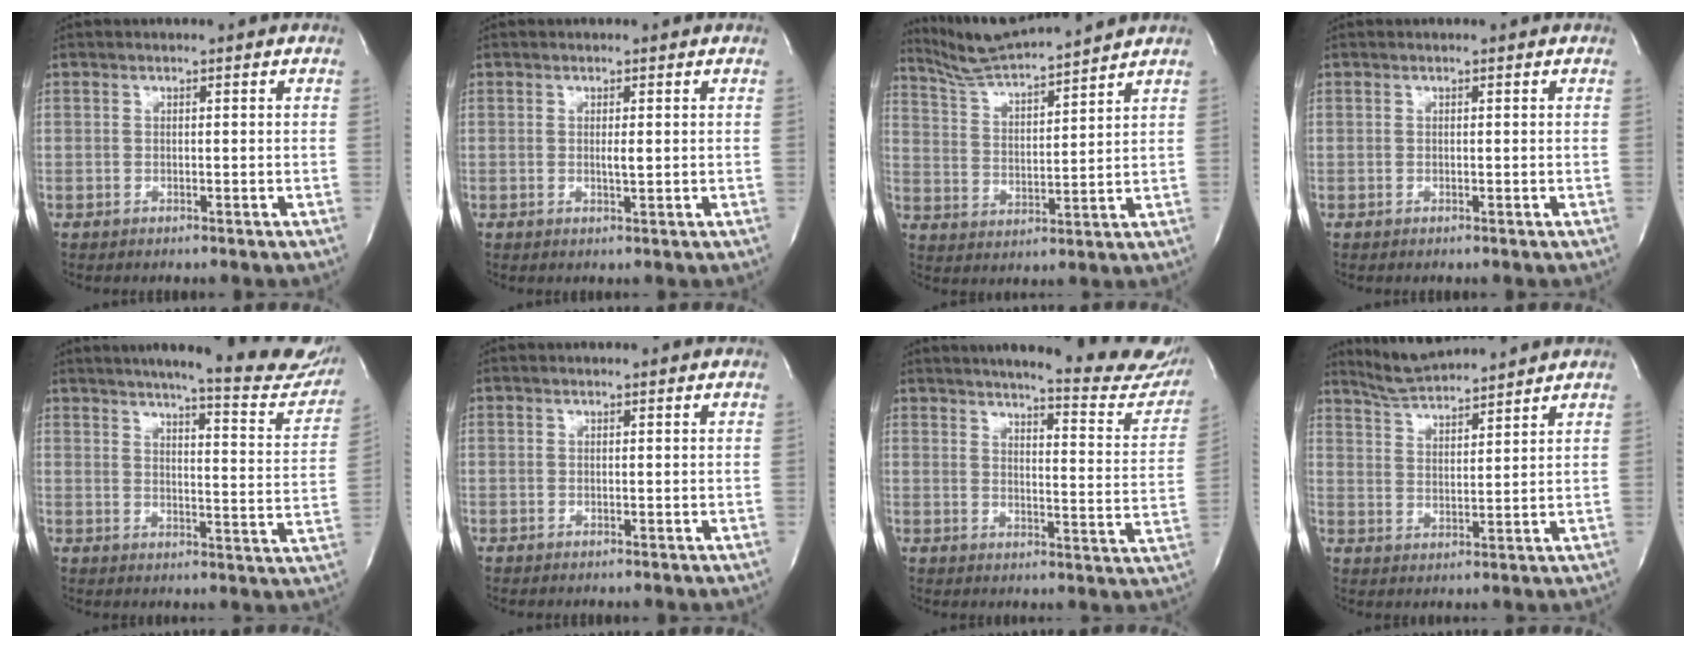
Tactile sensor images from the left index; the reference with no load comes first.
{"total": 1.1, "force": [0.2, 0.1, 1.1], "torque": [-0.025, -0.002, 0.003]}
{"total": 11.9, "force": [11.3, -0.7, 3.7], "torque": [-0.078, 0.014, 0.200]}
{"total": 0.0}
{"total": 21.3, "force": [18.6, 2.3, 10.1], "torque": [-0.136, -0.051, 0.216]}
{"total": 0.6, "force": [0.6, 0.1, 0.1], "torque": [-0.002, 0.002, 0.004]}
{"total": 22.0, "force": [19.7, 2.7, 9.6], "torque": [-0.127, -0.074, 0.223]}
{"total": 8.5, "force": [8.2, -0.3, 2.4], "torque": [-0.054, 0.015, 0.151]}